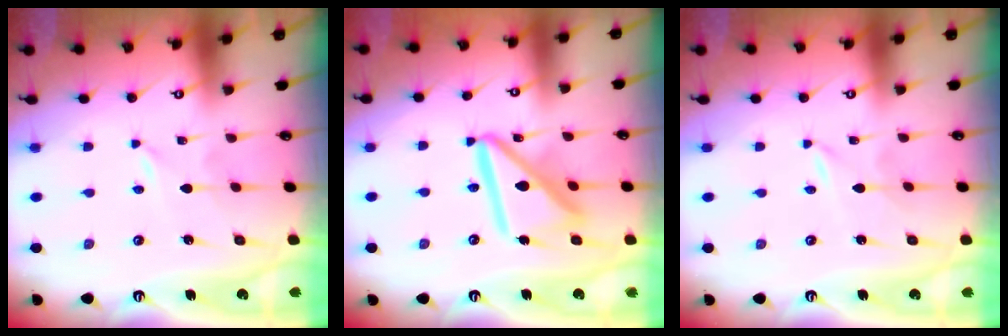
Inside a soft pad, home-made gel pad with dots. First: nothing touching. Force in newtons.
{"total": 17.6, "press": 17.4, "slide": 2.0}
{"total": 0.0}